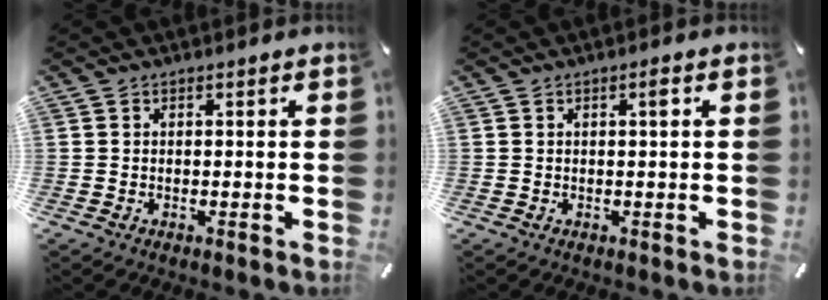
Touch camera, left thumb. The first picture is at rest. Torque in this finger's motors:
{"motor_torque": [0.22, 0.11, 0.36, 0.03, 0.00]}